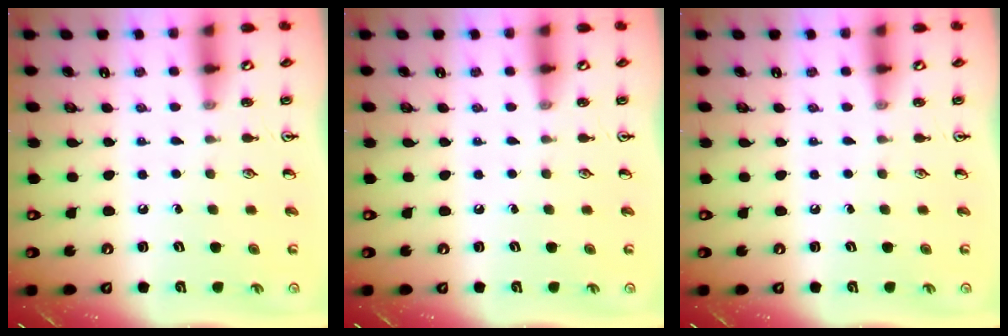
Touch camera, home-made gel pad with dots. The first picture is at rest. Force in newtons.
{"total": 0.0}
{"total": 0.0}